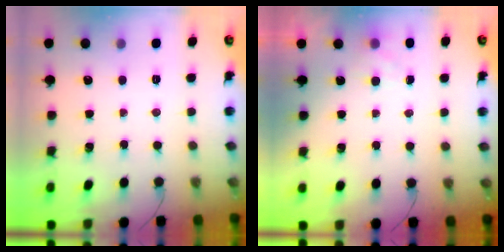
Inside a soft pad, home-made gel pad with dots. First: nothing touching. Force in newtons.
{"total": 4.3, "press": 4.1, "slide": 1.2}